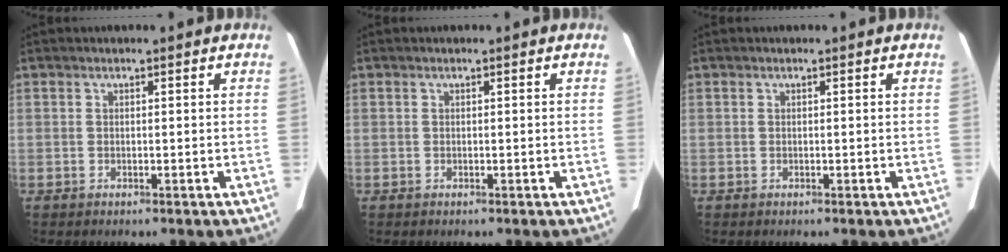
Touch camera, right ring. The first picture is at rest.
{"total": 0.0}
{"total": 0.0}